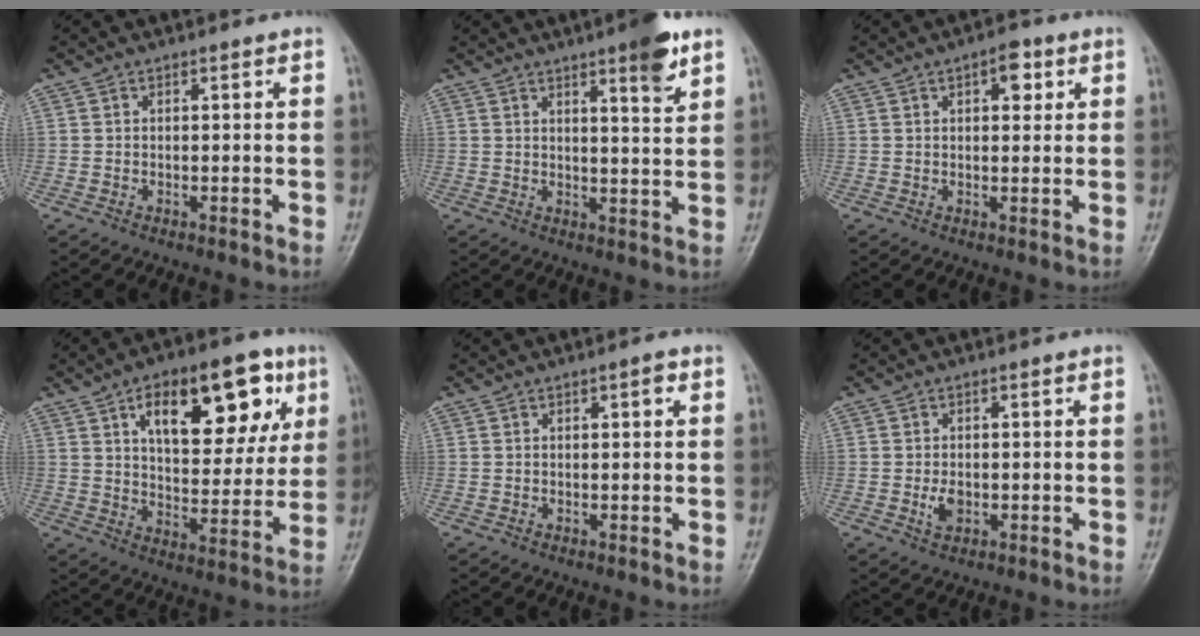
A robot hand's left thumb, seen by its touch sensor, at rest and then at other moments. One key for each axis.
{"total": 7.5, "fx": 4.6, "fy": 1.2, "fz": 5.8, "tx": -0.075, "ty": -0.026, "tz": 0.063}
{"total": 4.3, "fx": 1.9, "fy": 2.2, "fz": 3.2, "tx": -0.026, "ty": -0.001, "tz": 0.018}
{"total": 20.4, "fx": 8.6, "fy": 9.9, "fz": 15.5, "tx": -0.174, "ty": -0.017, "tz": 0.129}
{"total": 1.8, "fx": 0.6, "fy": 0.6, "fz": 1.6, "tx": -0.022, "ty": 0.002, "tz": 0.008}
{"total": 2.9, "fx": -0.7, "fy": 2.0, "fz": 2.0, "tx": -0.032, "ty": 0.000, "tz": -0.011}